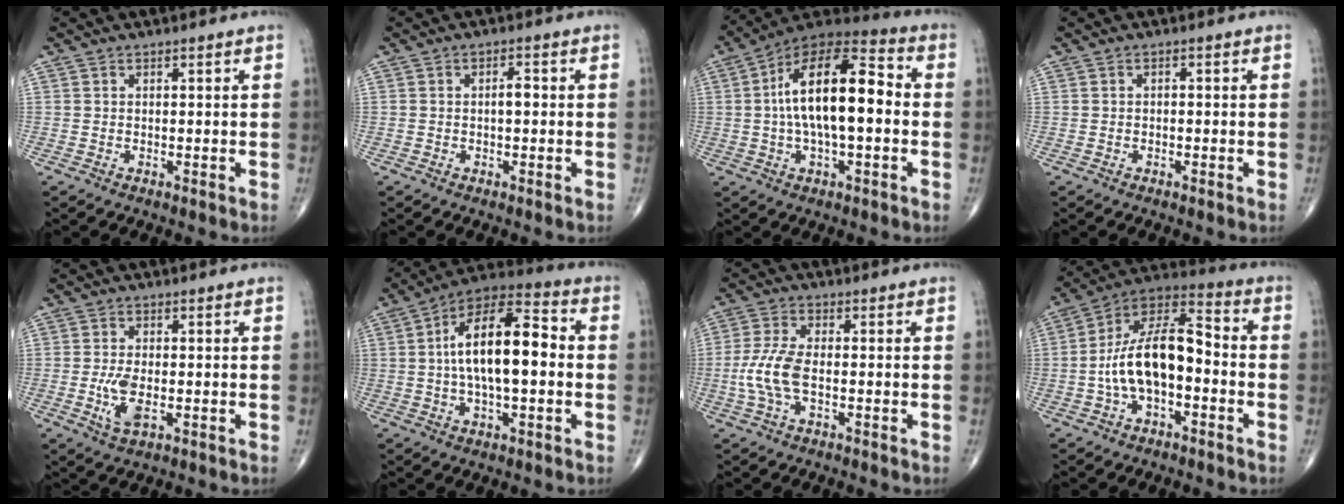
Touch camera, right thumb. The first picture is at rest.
{"total": 2.1, "force": [-0.1, 1.0, 1.9], "torque": [-0.026, 0.004, -0.006]}
{"total": 18.8, "force": [0.4, 8.0, 17.1], "torque": [-0.283, 0.039, -0.004]}
{"total": 0.6, "force": [-0.2, 0.4, 0.4], "torque": [-0.005, 0.004, -0.008]}
{"total": 5.3, "force": [-1.2, 2.4, 4.6], "torque": [-0.097, -0.005, -0.020]}
{"total": 16.7, "force": [0.4, 7.0, 15.2], "torque": [-0.253, 0.035, -0.003]}
{"total": 7.3, "force": [-1.4, 3.0, 6.5], "torque": [-0.162, 0.010, -0.029]}
{"total": 15.3, "force": [-2.6, 7.5, 13.1], "torque": [-0.234, 0.052, -0.054]}